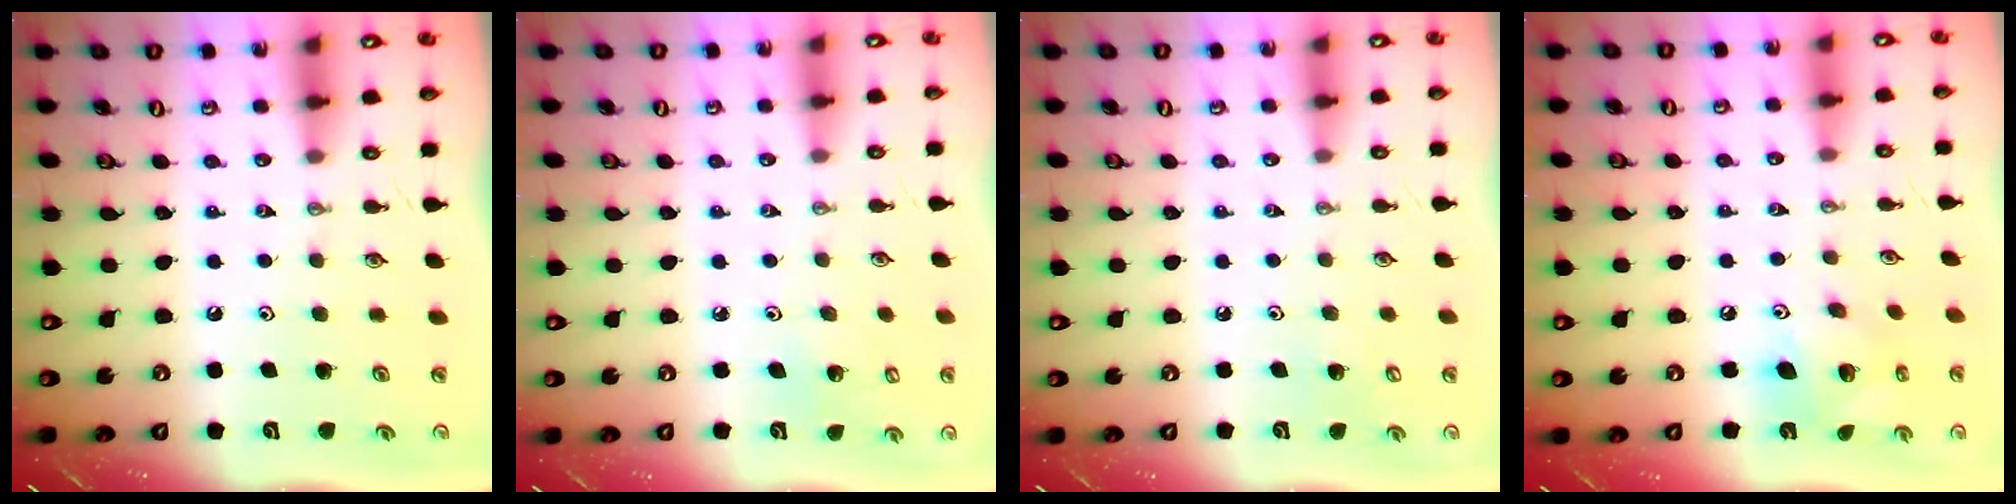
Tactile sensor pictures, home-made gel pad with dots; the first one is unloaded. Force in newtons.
{"total": 3.7, "press": 3.7, "slide": 0.2}
{"total": 4.0, "press": 4.0, "slide": 0.3}
{"total": 11.5, "press": 11.5, "slide": 1.1}